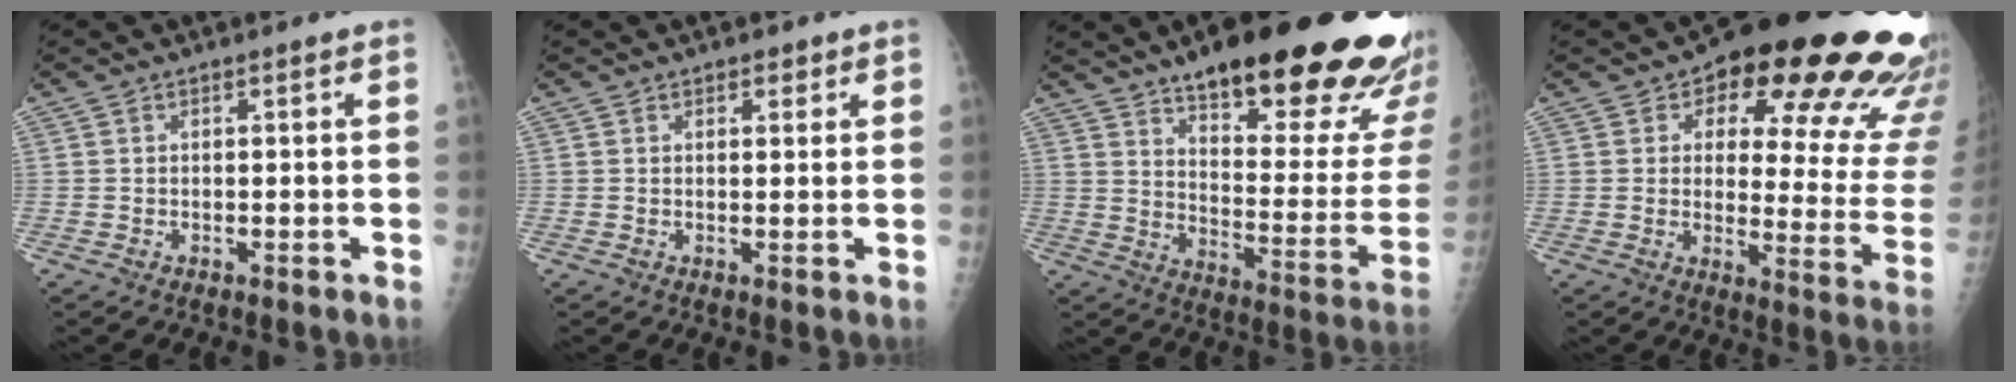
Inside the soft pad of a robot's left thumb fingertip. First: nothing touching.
{"total": 1.7, "force": [1.1, 1.0, 0.8], "torque": [0.003, -0.004, 0.011]}
{"total": 31.9, "force": [21.1, 8.7, 22.2], "torque": [-0.233, -0.083, 0.293]}
{"total": 25.1, "force": [14.5, 10.7, 17.4], "torque": [-0.173, -0.060, 0.176]}